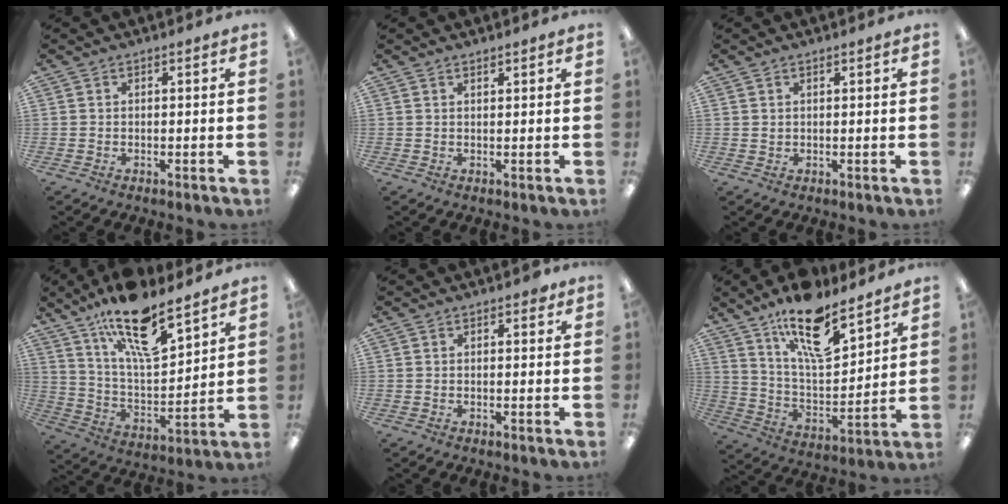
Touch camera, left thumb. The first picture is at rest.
{"total": 0.9, "force": [0.9, 0.1, 0.2], "torque": [-0.004, -0.001, 0.016]}
{"total": 0.8, "force": [0.7, 0.5, 0.1], "torque": [-0.004, 0.000, 0.013]}
{"total": 18.5, "force": [13.1, 6.3, 11.4], "torque": [-0.193, -0.073, 0.221]}
{"total": 0.9, "force": [0.5, 0.5, 0.6], "torque": [-0.005, -0.001, 0.007]}
{"total": 17.8, "force": [12.4, 6.5, 11.0], "torque": [-0.186, -0.066, 0.207]}